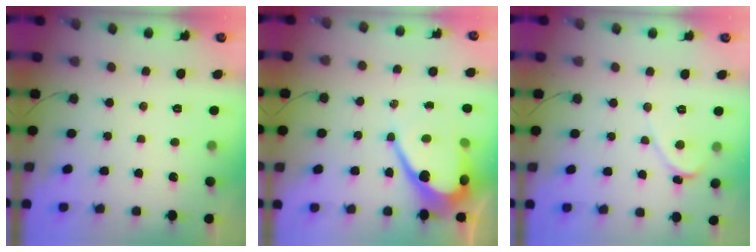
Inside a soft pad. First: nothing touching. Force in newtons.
{"total": 11.7, "press": 11.7, "slide": 1.2}
{"total": 1.7, "press": 1.7, "slide": 0.2}